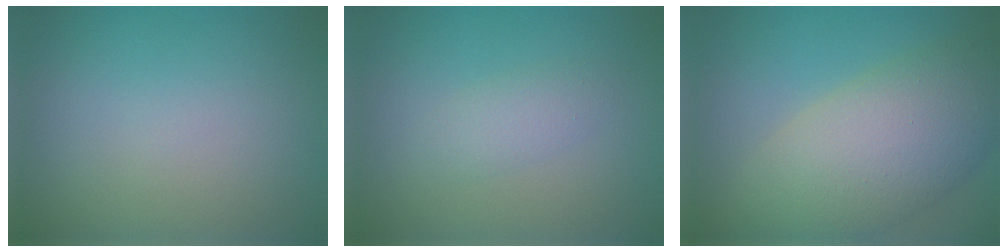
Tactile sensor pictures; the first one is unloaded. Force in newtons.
{"total": 1.8, "press": 1.8, "slide": 0.0}
{"total": 9.6, "press": 9.6, "slide": 0.6}